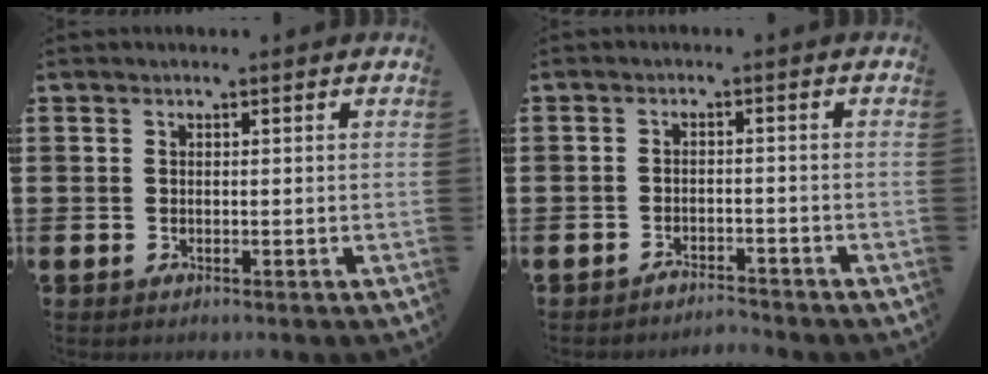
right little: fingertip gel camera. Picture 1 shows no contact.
{"total": 2.2, "force": [-2.1, 0.0, -0.2], "torque": [-0.002, 0.004, -0.048]}